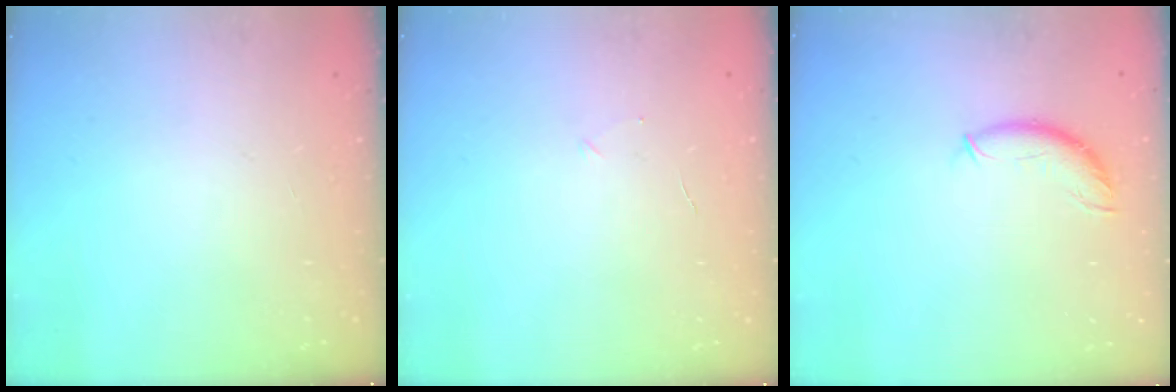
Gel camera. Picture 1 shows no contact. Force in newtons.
{"total": 2.5, "press": 2.3, "slide": 0.8}
{"total": 8.2, "press": 8.2, "slide": 0.4}